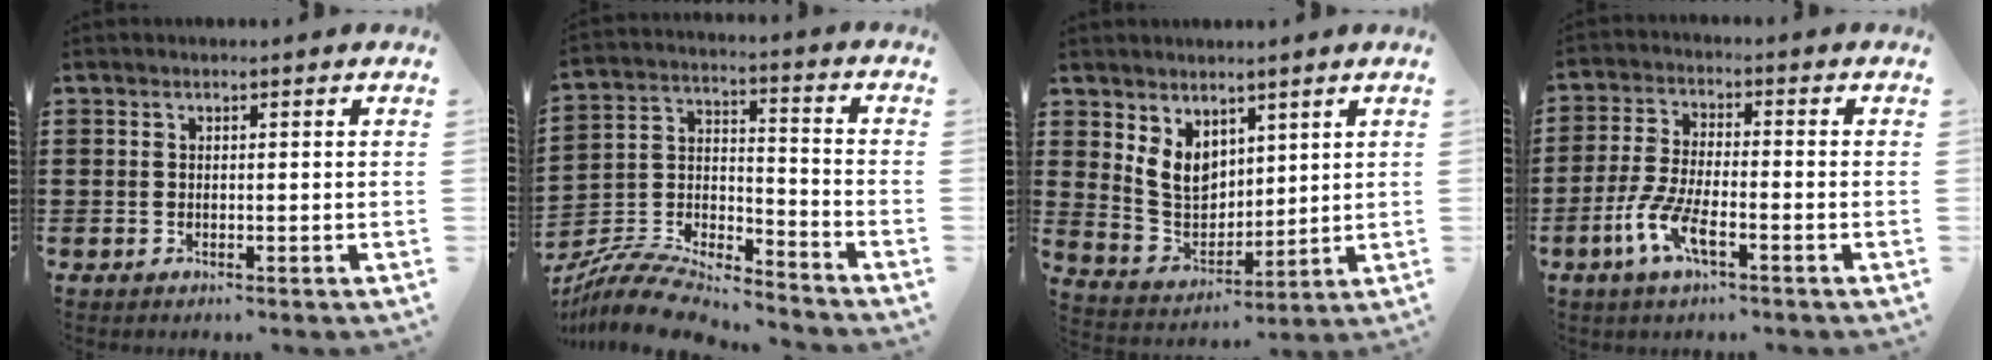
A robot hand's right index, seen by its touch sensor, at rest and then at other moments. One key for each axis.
{"total": 9.1, "fx": -8.7, "fy": 1.6, "fz": 2.2, "tx": -0.051, "ty": 0.009, "tz": -0.176}
{"total": 6.8, "fx": 3.7, "fy": 5.0, "fz": 2.9, "tx": -0.085, "ty": -0.003, "tz": 0.071}
{"total": 6.7, "fx": -3.4, "fy": 1.6, "fz": 5.5, "tx": -0.138, "ty": -0.015, "tz": -0.070}